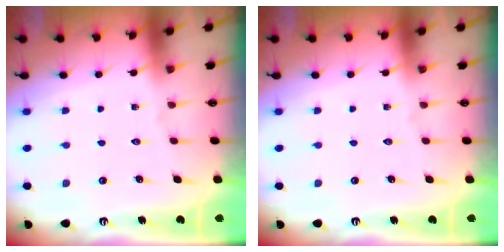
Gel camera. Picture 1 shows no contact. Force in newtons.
{"total": 0.0}